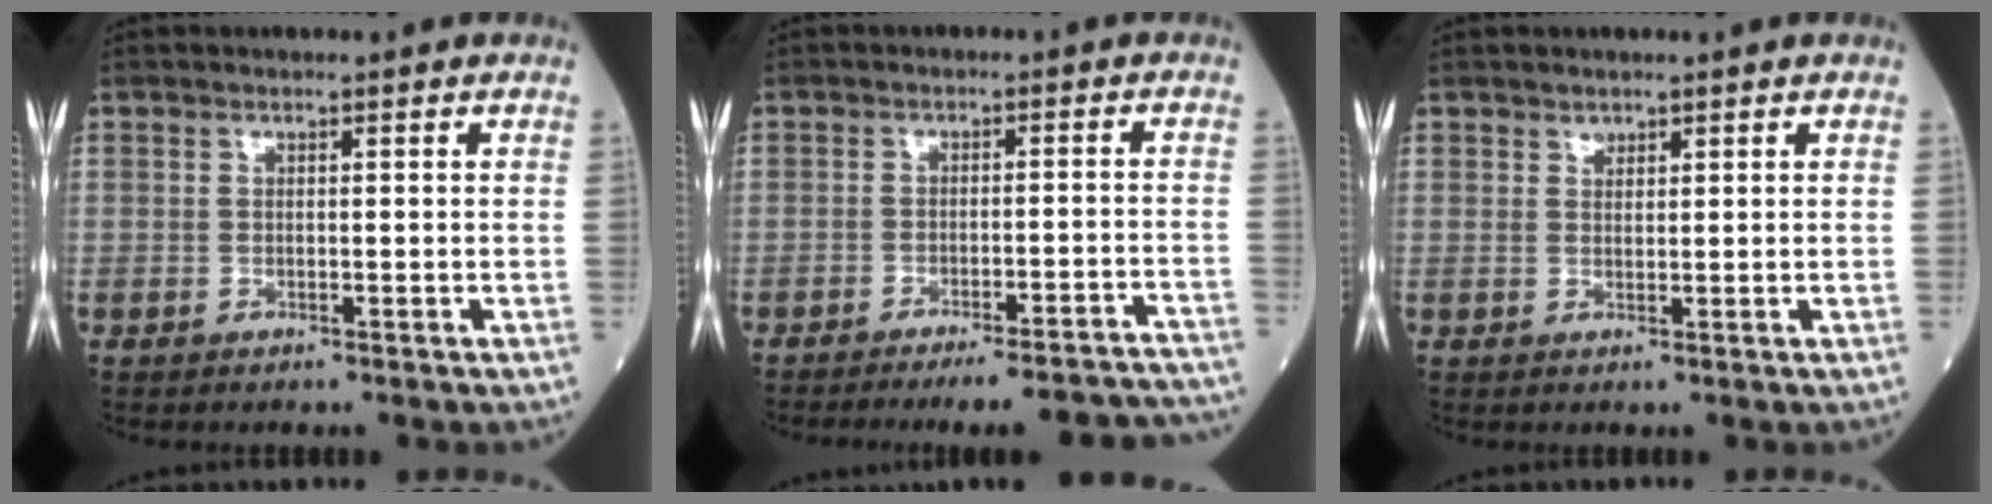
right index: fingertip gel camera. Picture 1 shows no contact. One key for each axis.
{"total": 16.9, "fx": -16.0, "fy": 0.5, "fz": 5.2, "tx": -0.027, "ty": 0.002, "tz": -0.189}
{"total": 1.0, "fx": 0.9, "fy": 0.5, "fz": 0.1, "tx": 0.000, "ty": -0.004, "tz": 0.015}